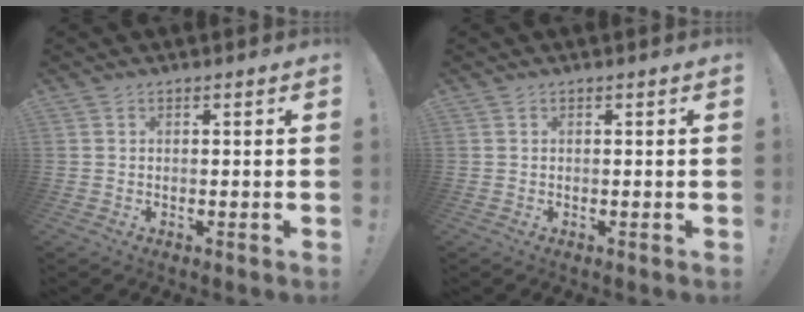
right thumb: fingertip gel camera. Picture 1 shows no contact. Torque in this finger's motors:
{"motor_torque": [0.00, 0.00, 0.00, 0.00, 0.00]}